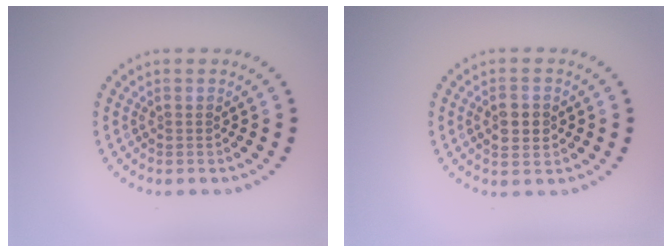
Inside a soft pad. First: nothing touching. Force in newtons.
{"total": 2.9, "press": 2.9, "slide": 0.2}